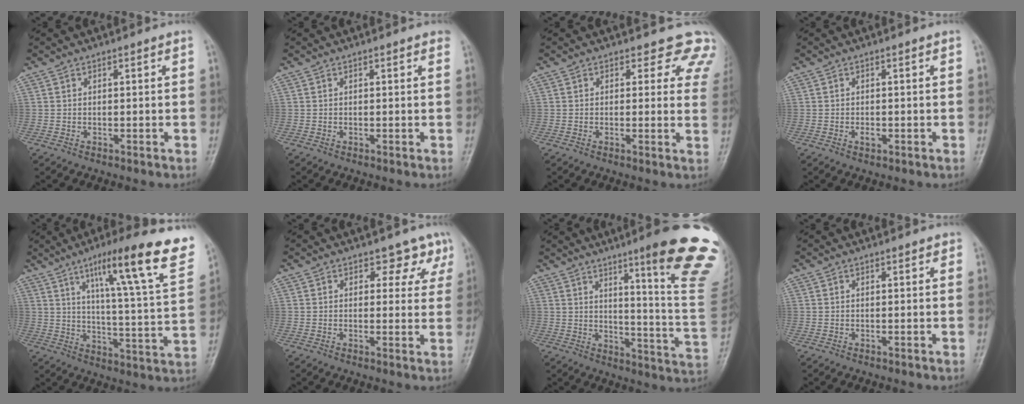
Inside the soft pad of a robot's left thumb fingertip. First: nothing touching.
{"total": 0.9, "force": [0.6, 0.4, 0.5], "torque": [-0.004, 0.001, 0.002]}
{"total": 7.8, "force": [6.4, 4.2, 1.9], "torque": [0.031, -0.023, 0.038]}
{"total": 1.0, "force": [-0.3, 0.6, 0.8], "torque": [-0.012, 0.000, -0.005]}
{"total": 22.2, "force": [12.1, 3.0, 18.4], "torque": [-0.241, -0.035, 0.177]}
{"total": 4.4, "force": [2.9, 3.0, 1.4], "torque": [0.017, -0.018, 0.023]}
{"total": 22.3, "force": [13.1, 1.9, 17.9], "torque": [-0.196, -0.077, 0.175]}
{"total": 0.7, "force": [0.4, 0.4, 0.4], "torque": [-0.001, -0.001, 0.000]}